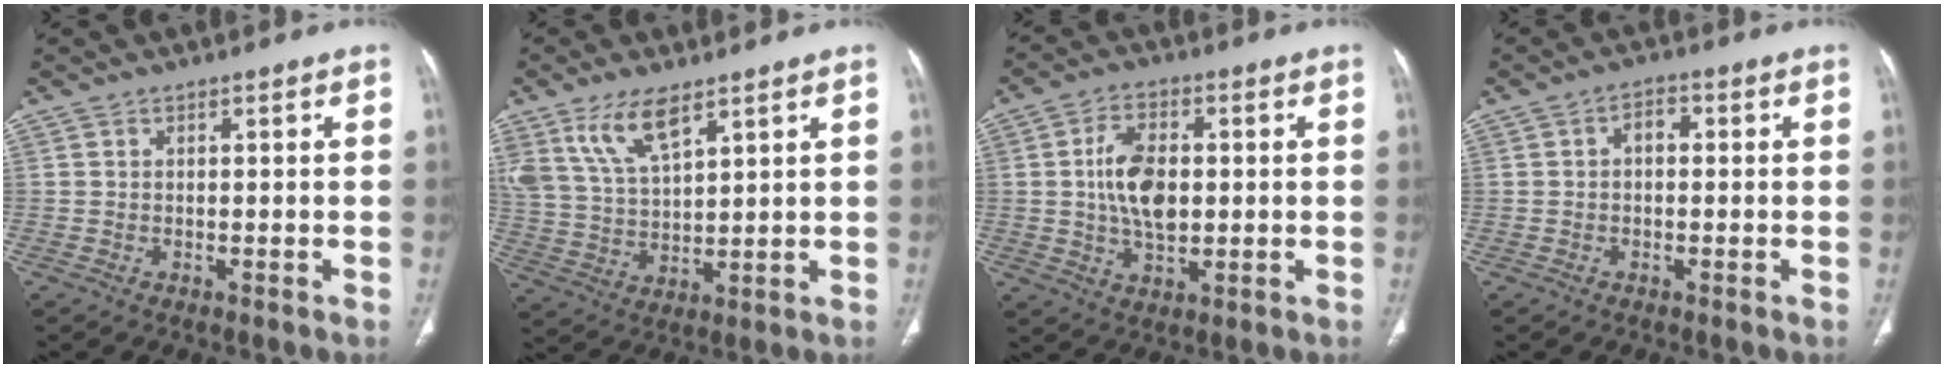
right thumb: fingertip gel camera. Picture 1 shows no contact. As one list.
[{"total": 10.3, "force": [6.4, 4.0, 7.0], "torque": [-0.137, -0.023, 0.139]}, {"total": 10.0, "force": [0.6, 5.8, 8.1], "torque": [-0.138, 0.002, 0.015]}, {"total": 2.8, "force": [0.1, 1.8, 2.1], "torque": [-0.025, 0.012, -0.005]}]